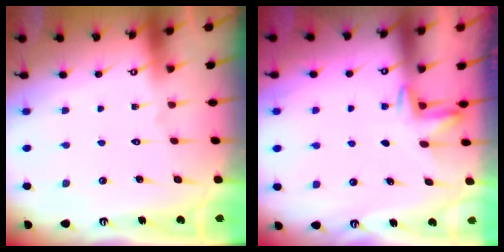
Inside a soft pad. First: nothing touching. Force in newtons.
{"total": 2.3, "press": 2.2, "slide": 0.4}